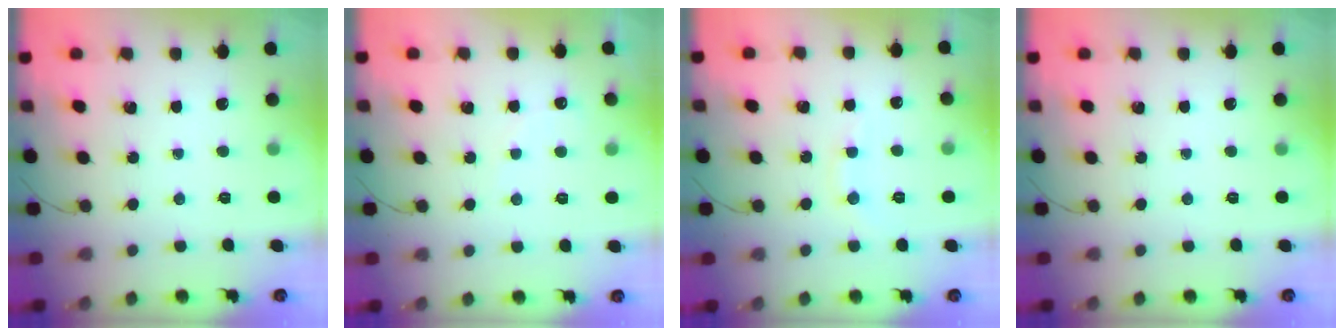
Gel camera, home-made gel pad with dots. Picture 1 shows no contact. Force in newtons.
{"total": 5.7, "press": 5.6, "slide": 1.3}
{"total": 7.4, "press": 7.2, "slide": 1.6}
{"total": 0.0}